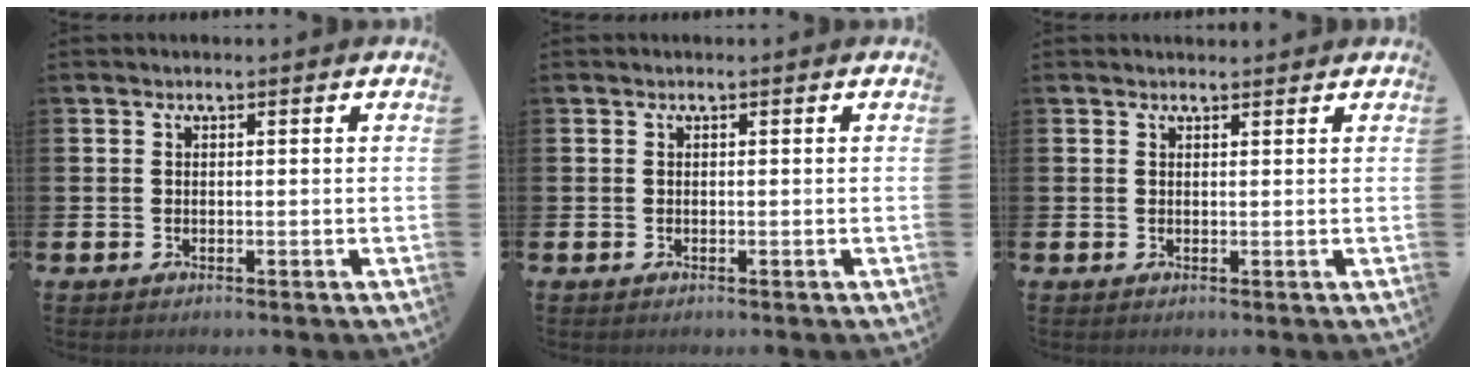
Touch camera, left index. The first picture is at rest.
{"total": 0.0}
{"total": 0.8, "force": [0.8, 0.1, 0.2], "torque": [0.010, -0.003, 0.012]}